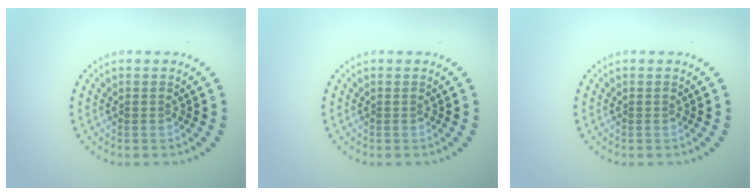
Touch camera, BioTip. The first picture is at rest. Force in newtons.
{"total": 0.0}
{"total": 0.0}